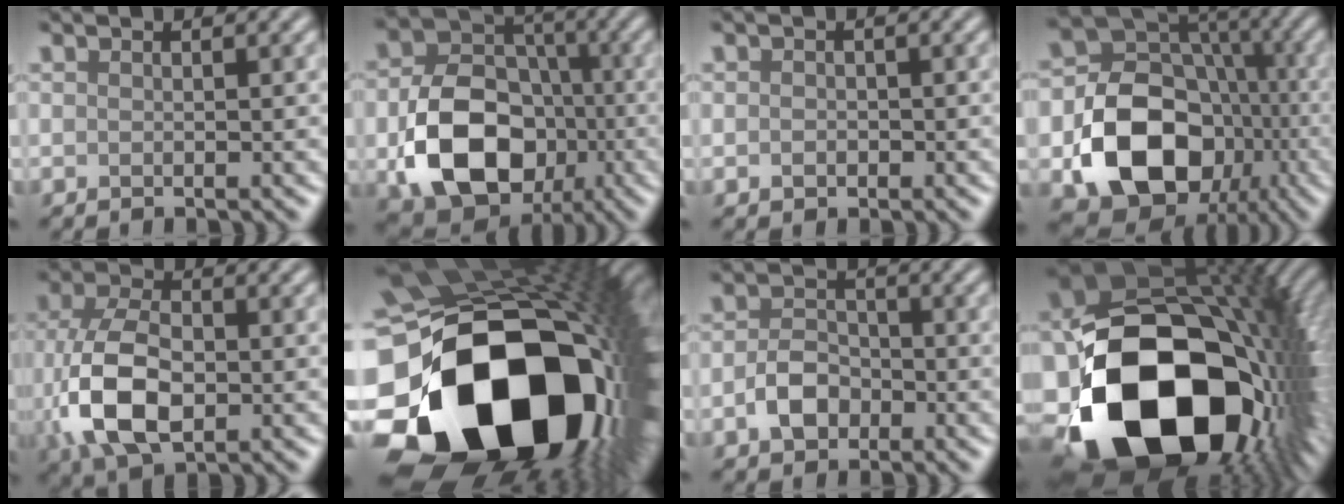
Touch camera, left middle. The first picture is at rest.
{"total": 10.7, "force": [-3.2, 7.9, 6.6], "torque": [-0.118, -0.001, -0.057]}
{"total": 1.0, "force": [-0.3, 0.9, 0.3], "torque": [-0.003, 0.002, -0.010]}
{"total": 14.6, "force": [-4.3, 11.6, 7.8], "torque": [-0.131, -0.025, -0.082]}
{"total": 8.8, "force": [-1.7, 5.4, 6.8], "torque": [-0.162, -0.004, -0.037]}
{"total": 22.3, "force": [-5.8, 15.2, 15.2], "torque": [-0.316, -0.105, -0.042]}
{"total": 3.1, "force": [-1.2, 2.2, 1.7], "torque": [-0.033, 0.007, -0.027]}
{"total": 20.1, "force": [-6.2, 13.6, 13.4], "torque": [-0.251, -0.063, -0.069]}